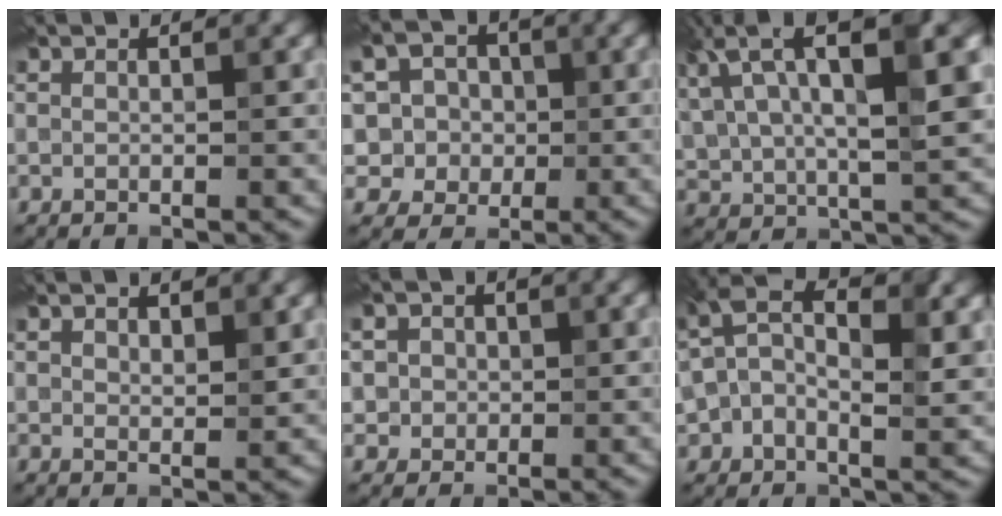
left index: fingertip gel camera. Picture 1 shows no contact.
{"total": 8.2, "force": [2.4, 6.9, 3.7], "torque": [-0.050, 0.023, -0.002]}
{"total": 12.5, "force": [6.0, 4.4, 10.1], "torque": [-0.194, 0.018, 0.104]}
{"total": 2.1, "force": [1.3, 0.8, 1.4], "torque": [-0.027, -0.005, 0.023]}
{"total": 3.5, "force": [0.8, 3.3, 1.2], "torque": [-0.014, 0.010, 0.002]}
{"total": 9.5, "force": [1.8, 5.7, 7.4], "torque": [-0.145, 0.008, 0.014]}